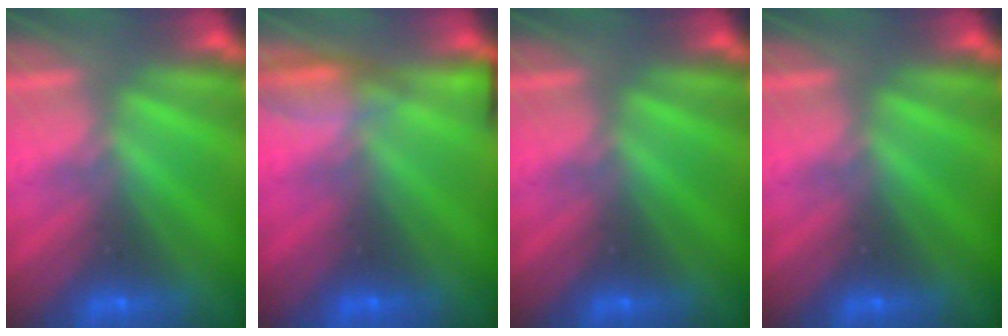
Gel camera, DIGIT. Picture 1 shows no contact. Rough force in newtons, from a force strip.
{"total": 5.0}
{"total": 0.0}
{"total": 0.0}